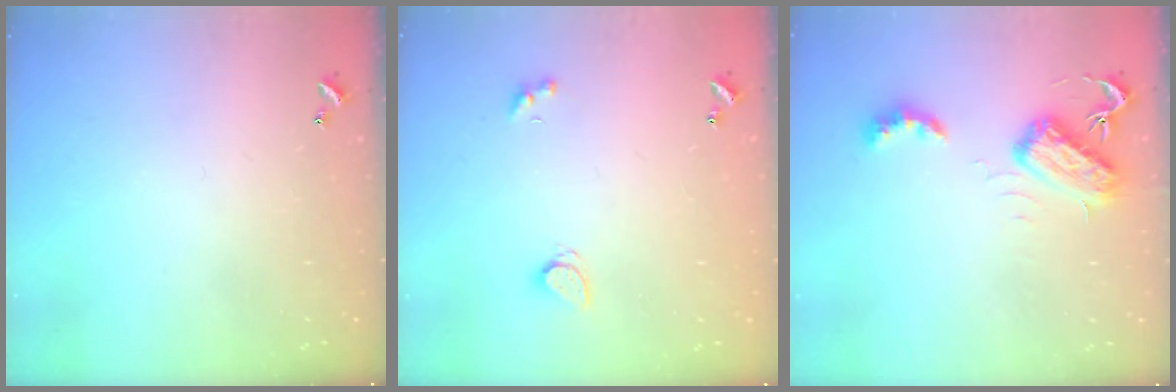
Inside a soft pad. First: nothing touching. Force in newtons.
{"total": 2.1, "press": 2.0, "slide": 0.4}
{"total": 6.1, "press": 6.0, "slide": 0.5}